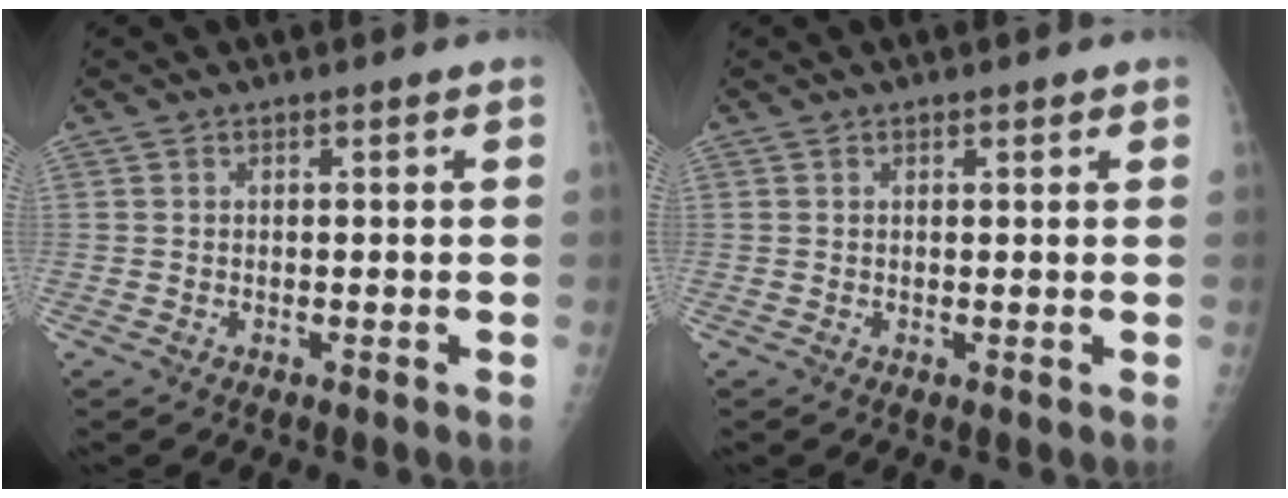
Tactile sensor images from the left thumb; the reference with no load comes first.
{"total": 0.9, "force": [0.6, 0.5, 0.5], "torque": [0.001, -0.002, 0.005]}